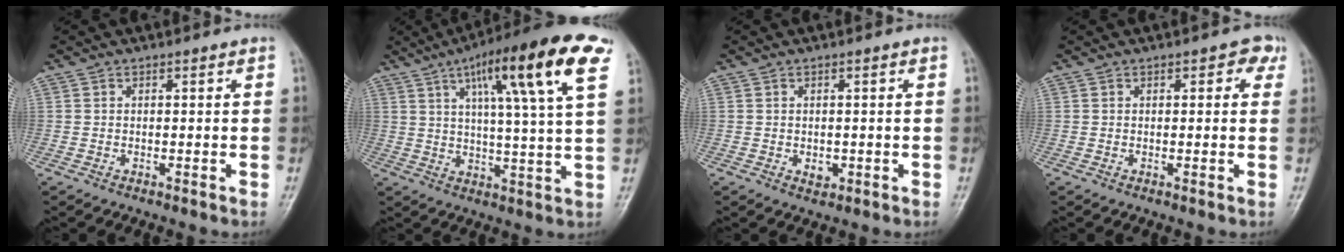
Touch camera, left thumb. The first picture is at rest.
{"total": 19.2, "force": [8.5, 2.9, 16.9], "torque": [-0.245, -0.007, 0.122]}
{"total": 1.8, "force": [-0.3, 1.4, 1.2], "torque": [-0.010, -0.001, 0.001]}
{"total": 2.8, "force": [1.2, 1.6, 2.0], "torque": [-0.005, 0.001, 0.007]}